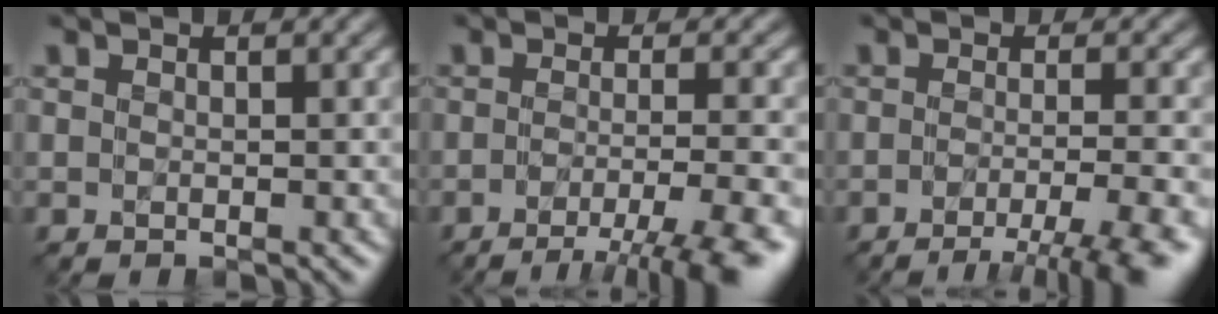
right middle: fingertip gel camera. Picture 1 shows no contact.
{"total": 6.8, "force": [-4.0, 1.2, 5.3], "torque": [-0.071, -0.011, -0.057]}
{"total": 6.1, "force": [-3.6, 1.1, 4.8], "torque": [-0.062, -0.008, -0.049]}